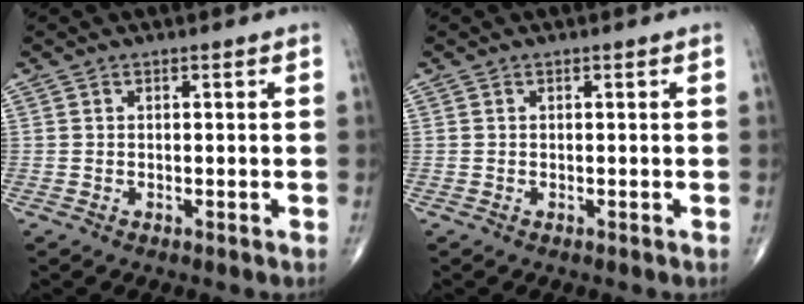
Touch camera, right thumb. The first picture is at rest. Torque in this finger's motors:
{"motor_torque": [0.09, 0.09, -0.08, 0.06, 0.00]}